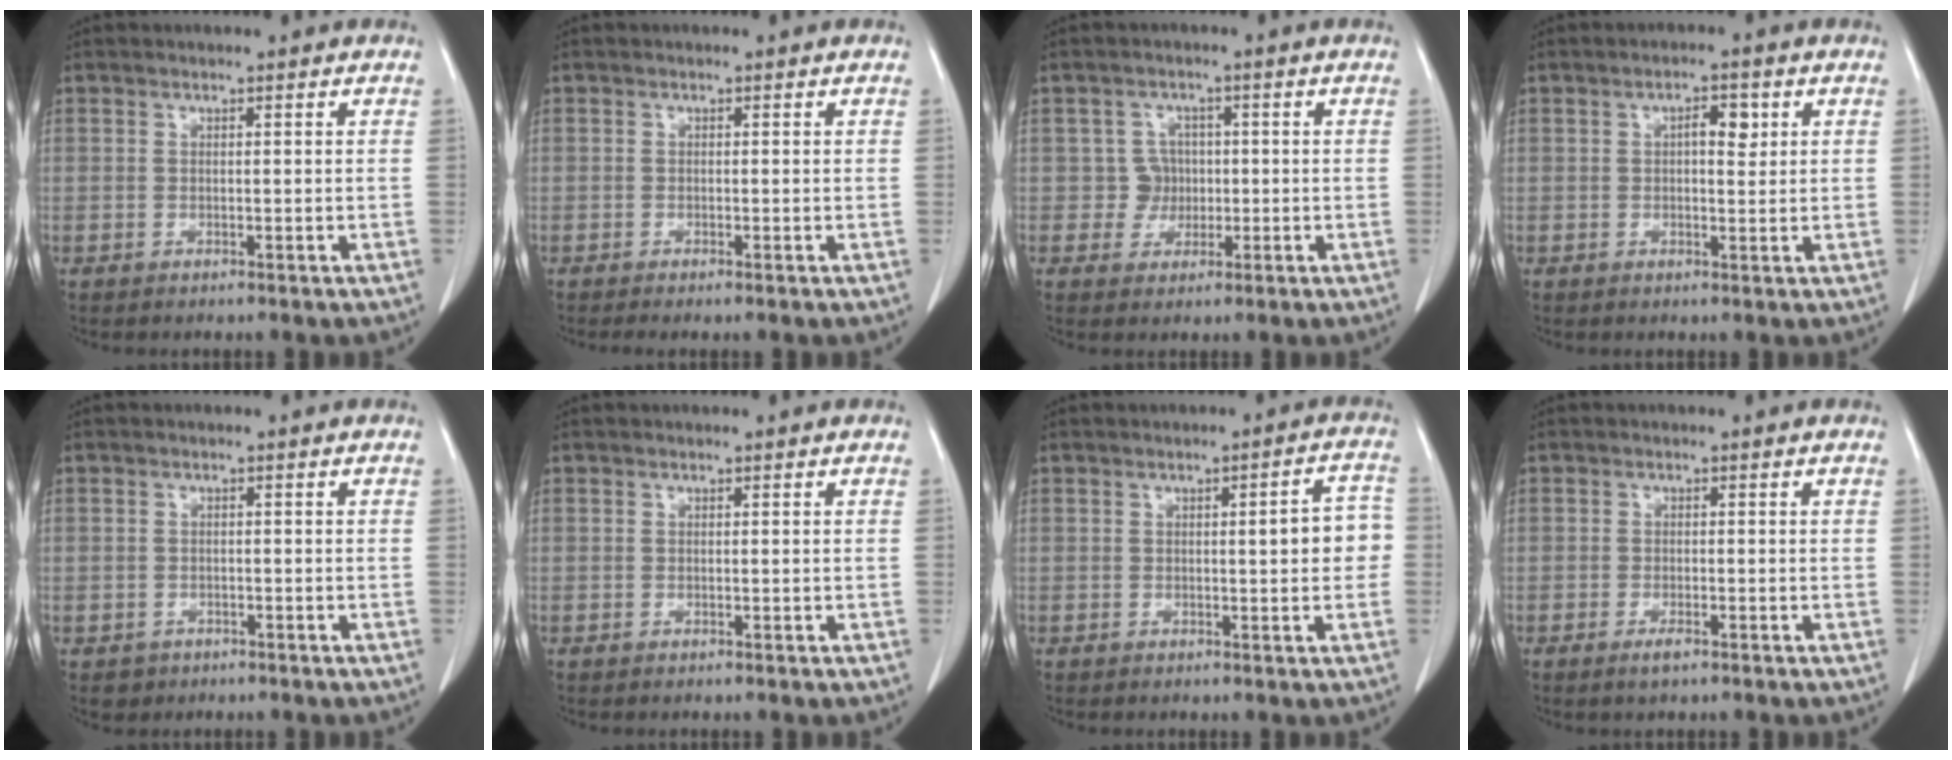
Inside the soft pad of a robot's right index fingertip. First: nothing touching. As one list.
[{"total": 0.7, "force": [-0.5, 0.0, 0.5], "torque": [-0.014, -0.003, -0.009]}, {"total": 3.4, "force": [-0.1, 3.4, 0.2], "torque": [0.006, 0.010, 0.000]}, {"total": 3.2, "force": [0.9, 1.2, 2.9], "torque": [-0.047, 0.004, 0.013]}, {"total": 2.2, "force": [-1.1, 1.9, -0.1], "torque": [0.001, 0.009, -0.016]}, {"total": 0.0}, {"total": 5.2, "force": [0.0, 1.2, 5.0], "torque": [-0.061, 0.016, -0.002]}, {"total": 1.6, "force": [-1.1, 0.4, 1.2], "torque": [-0.023, -0.002, -0.018]}]